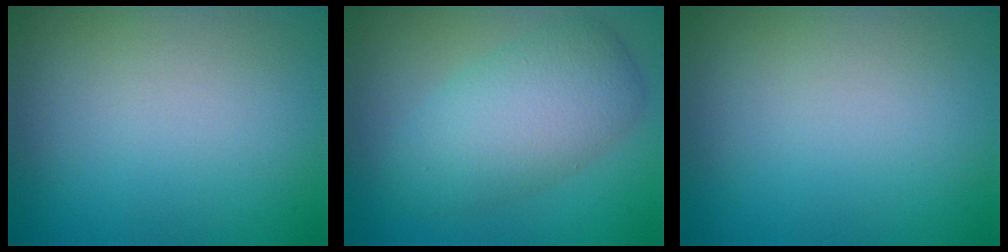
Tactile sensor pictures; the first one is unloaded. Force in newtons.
{"total": 6.2, "press": 6.2, "slide": 0.2}
{"total": 0.0}